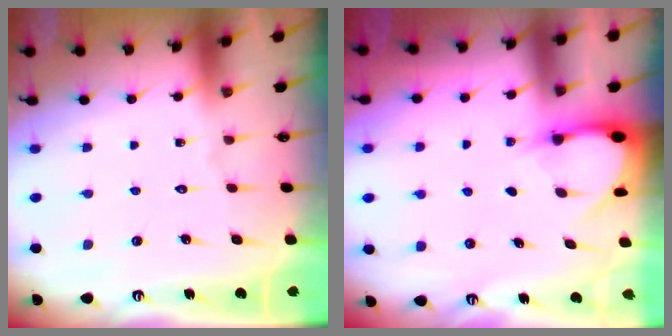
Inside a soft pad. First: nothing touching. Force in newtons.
{"total": 3.0, "press": 3.0, "slide": 0.3}